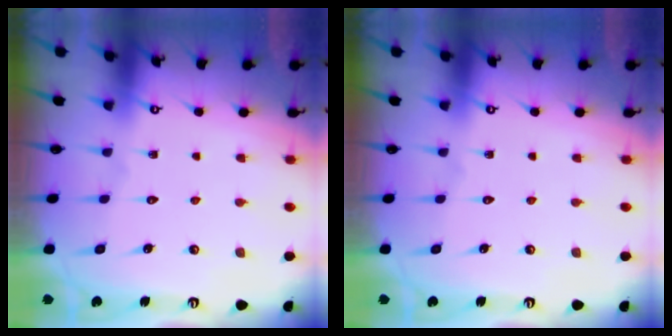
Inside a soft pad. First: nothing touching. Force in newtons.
{"total": 0.0}